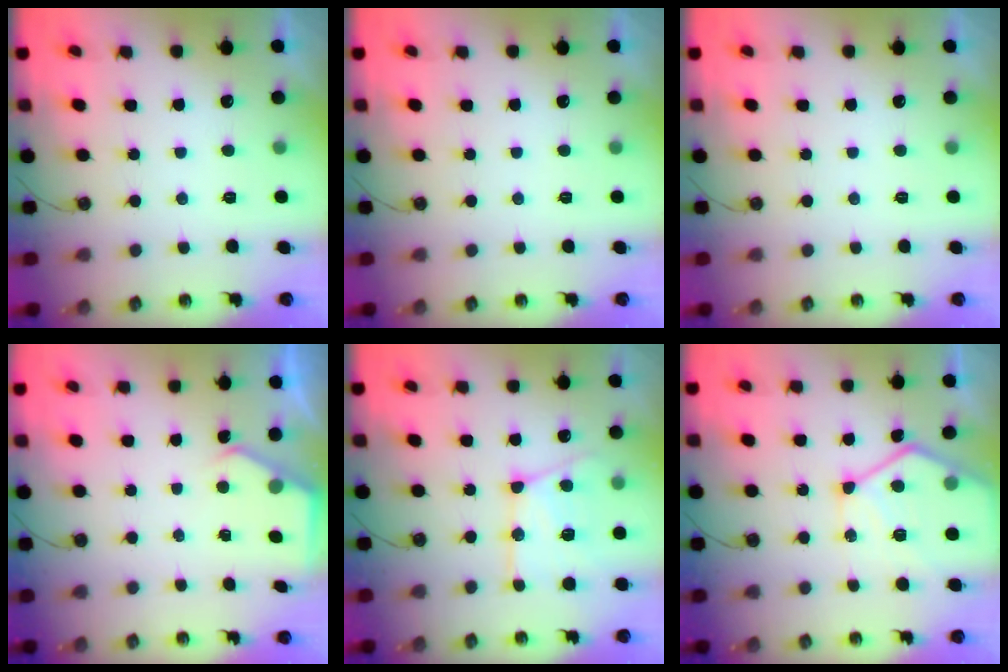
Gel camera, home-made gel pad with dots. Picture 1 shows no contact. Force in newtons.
{"total": 0.0}
{"total": 0.0}
{"total": 2.4, "press": 2.4, "slide": 0.3}
{"total": 16.7, "press": 16.5, "slide": 2.0}
{"total": 15.0, "press": 14.9, "slide": 1.5}